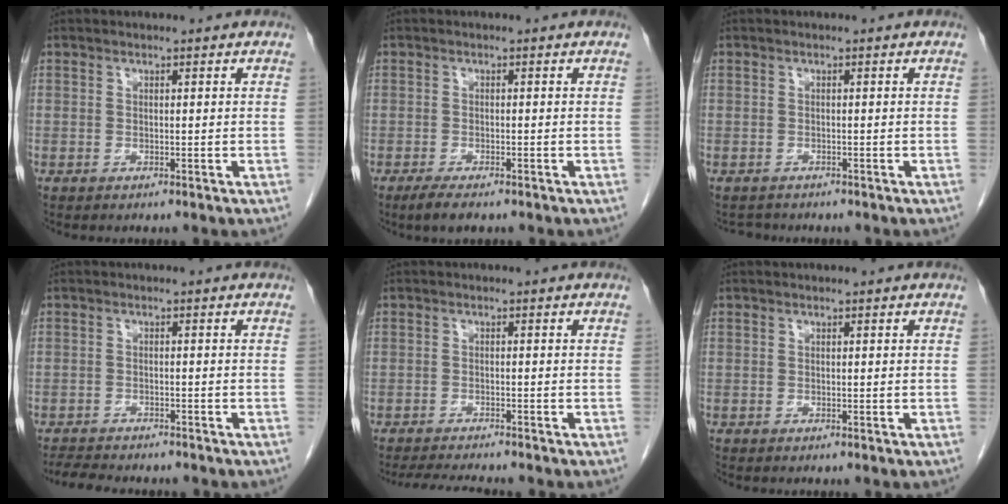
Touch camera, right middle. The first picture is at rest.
{"total": 3.0, "force": [-2.2, 0.8, 2.0], "torque": [-0.040, -0.006, -0.036]}
{"total": 1.4, "force": [-1.3, 0.5, -0.2], "torque": [-0.002, -0.004, -0.021]}
{"total": 6.8, "force": [-6.2, 1.4, 2.4], "torque": [-0.039, -0.008, -0.092]}
{"total": 5.9, "force": [-5.5, 0.2, 2.2], "torque": [-0.034, -0.016, -0.087]}
{"total": 0.0}